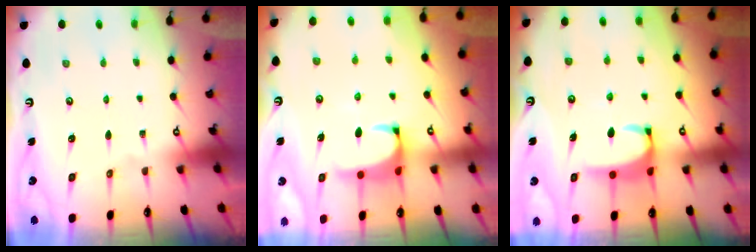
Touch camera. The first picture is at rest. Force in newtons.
{"total": 1.5, "press": 1.3, "slide": 0.8}
{"total": 3.5, "press": 3.4, "slide": 0.5}